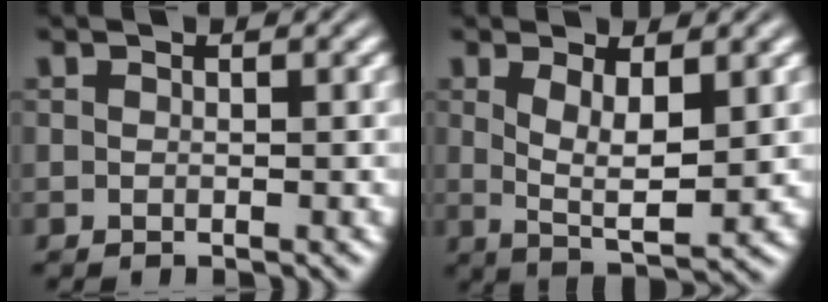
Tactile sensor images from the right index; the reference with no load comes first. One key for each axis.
{"total": 4.7, "fx": 0.5, "fy": 1.1, "fz": 4.5, "tx": -0.075, "ty": -0.022, "tz": 0.019}